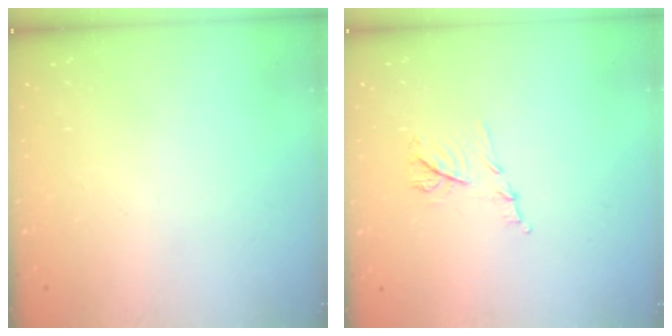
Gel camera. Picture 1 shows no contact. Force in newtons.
{"total": 7.3, "press": 7.2, "slide": 0.9}